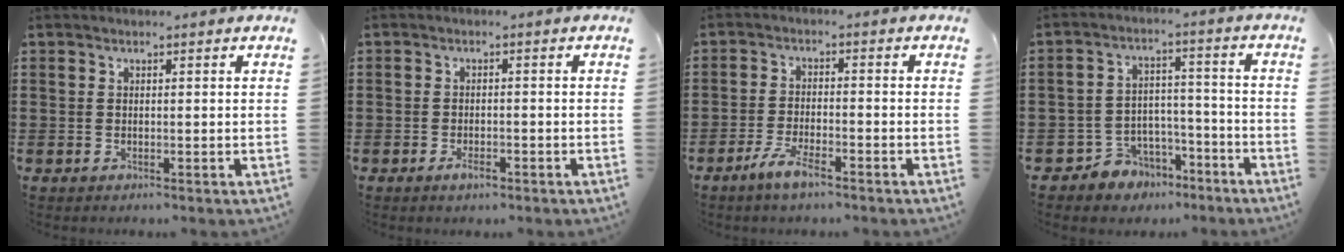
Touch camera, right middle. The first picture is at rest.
{"total": 1.9, "force": [-1.3, 0.9, 0.9], "torque": [-0.018, 0.000, -0.025]}
{"total": 4.6, "force": [-3.4, 1.0, 3.0], "torque": [-0.068, 0.000, -0.067]}
{"total": 5.4, "force": [-4.4, 3.2, 0.2], "torque": [-0.021, 0.015, -0.089]}